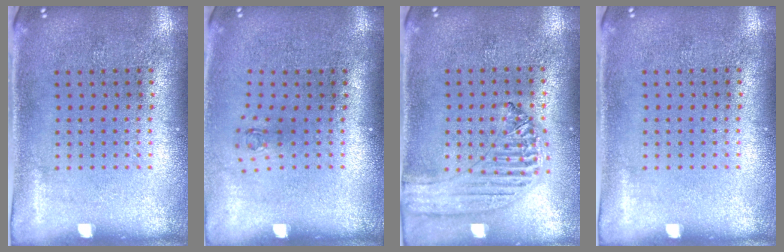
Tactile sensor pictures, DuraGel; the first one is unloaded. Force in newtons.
{"total": 0.7, "press": 0.3, "slide": 0.6}
{"total": 1.3, "press": 1.3, "slide": 0.3}
{"total": 0.0}